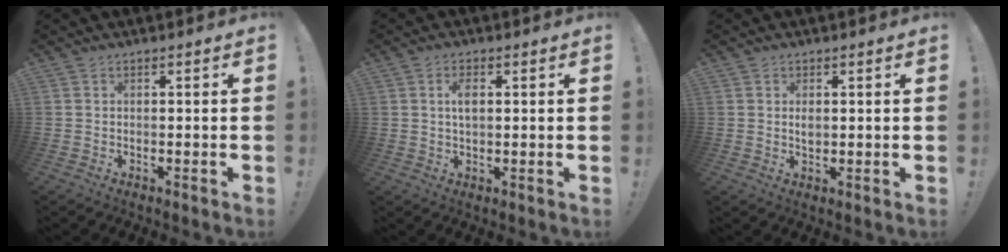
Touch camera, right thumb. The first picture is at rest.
{"total": 4.3, "force": [1.0, 2.8, 3.1], "torque": [-0.048, 0.003, 0.015]}
{"total": 2.4, "force": [0.6, 2.1, 0.9], "torque": [-0.012, -0.003, 0.009]}